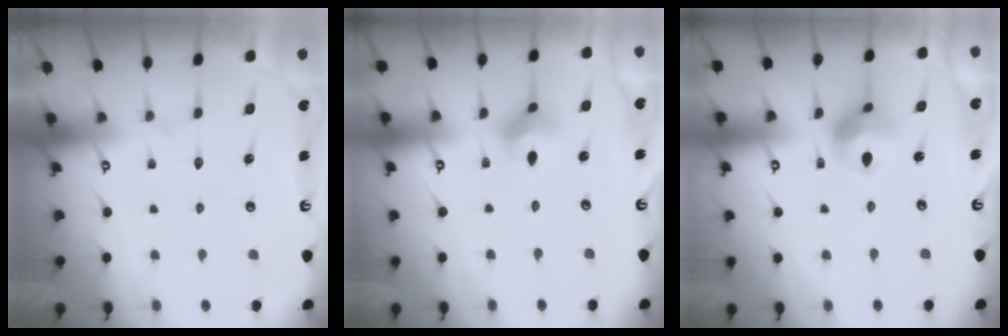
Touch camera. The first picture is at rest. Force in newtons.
{"total": 3.4, "press": 3.3, "slide": 0.5}
{"total": 8.6, "press": 8.5, "slide": 0.8}